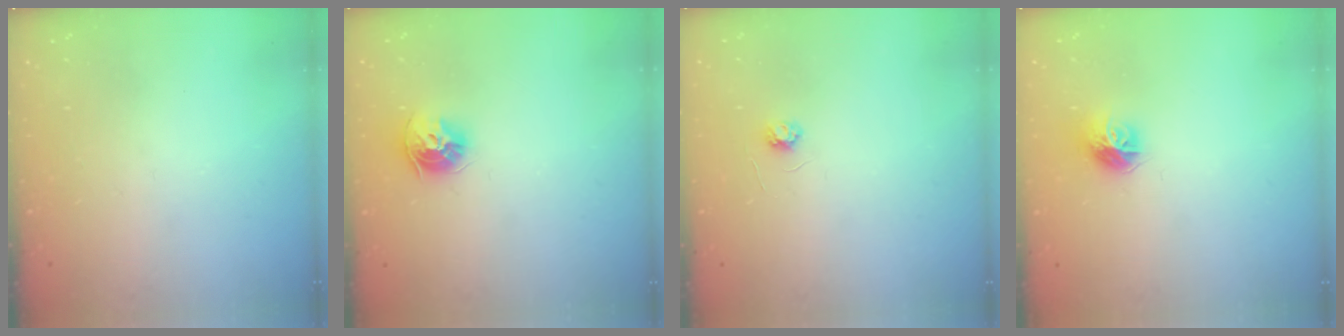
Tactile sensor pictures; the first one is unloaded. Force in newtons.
{"total": 9.5, "press": 9.4, "slide": 0.9}
{"total": 3.1, "press": 3.1, "slide": 0.3}
{"total": 9.4, "press": 9.4, "slide": 0.5}